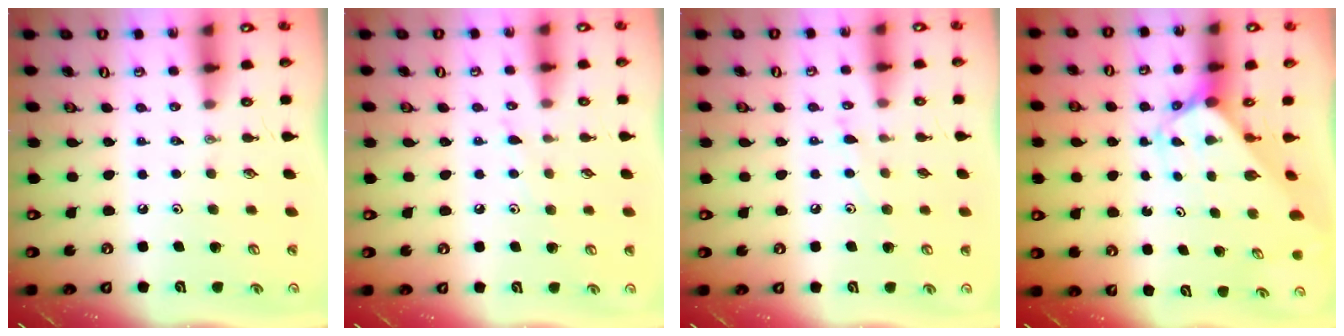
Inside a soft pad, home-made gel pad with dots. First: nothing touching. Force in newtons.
{"total": 5.3, "press": 5.3, "slide": 0.6}
{"total": 7.0, "press": 6.9, "slide": 0.7}
{"total": 2.5, "press": 2.4, "slide": 0.3}